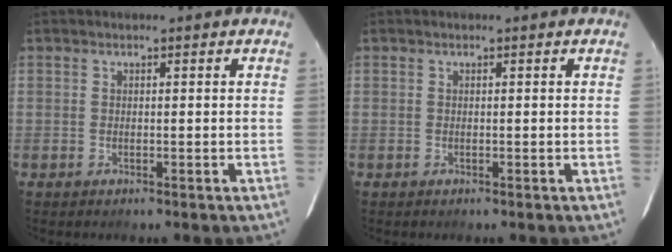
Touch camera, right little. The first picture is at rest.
{"total": 0.0}